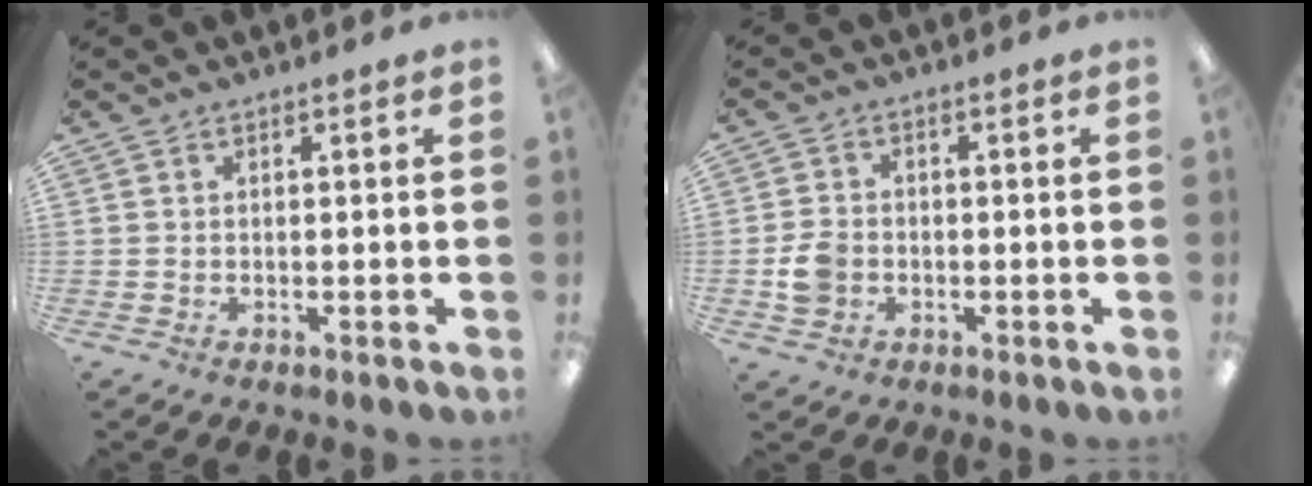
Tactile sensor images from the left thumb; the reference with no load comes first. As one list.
[{"total": 4.9, "force": [-1.3, 4.1, 2.4], "torque": [-0.047, 0.008, -0.022]}]